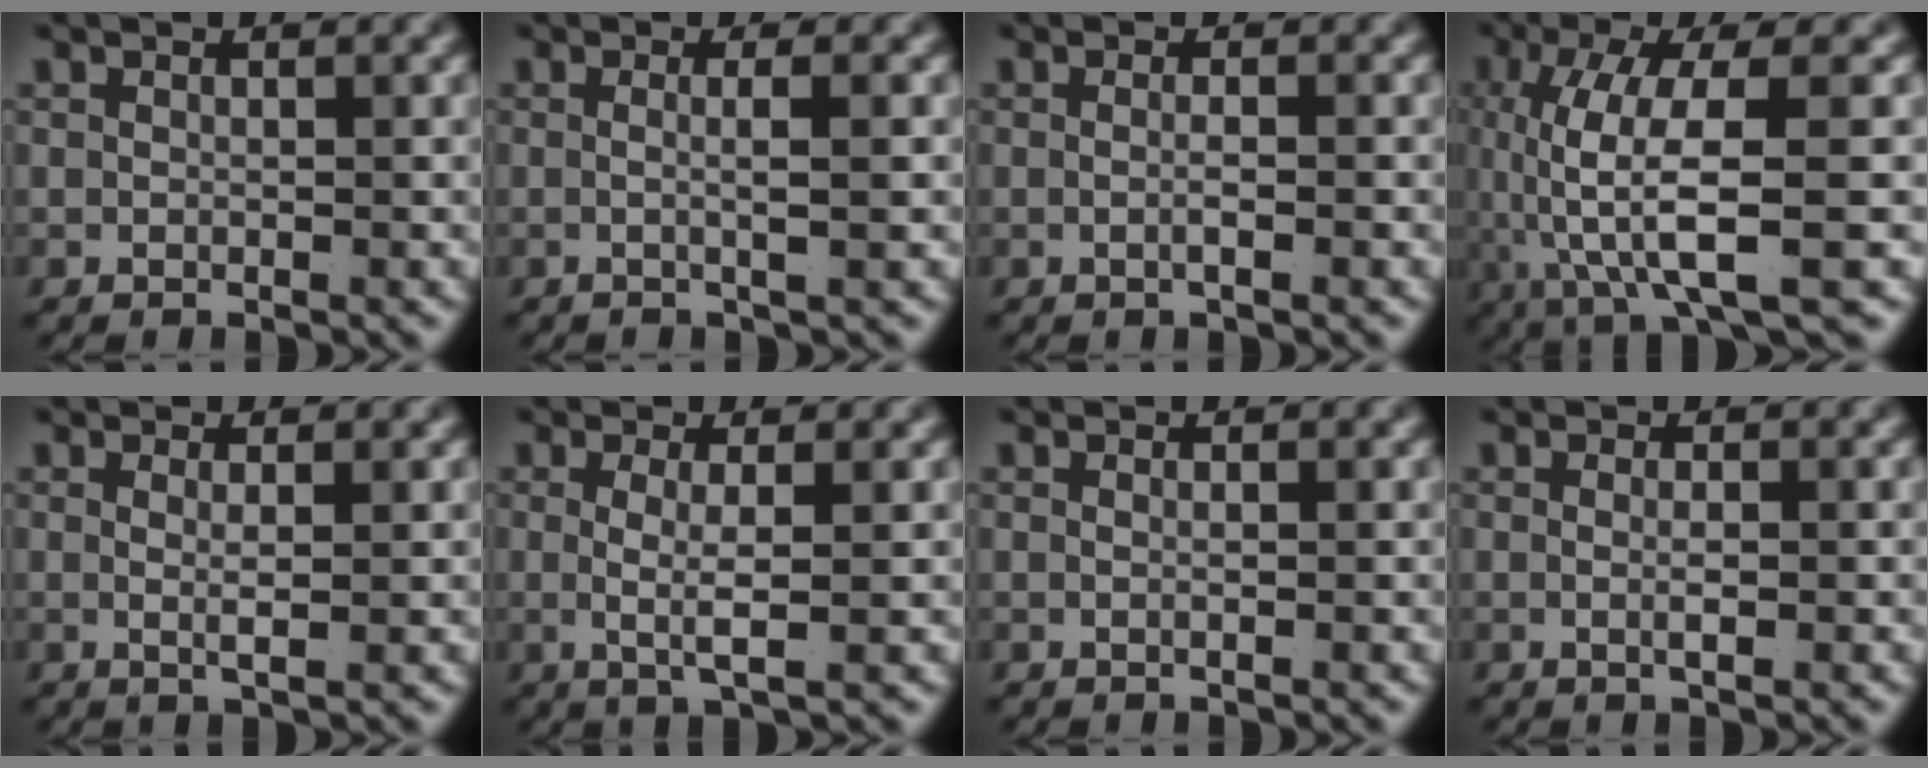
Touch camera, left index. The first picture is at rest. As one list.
[{"total": 2.1, "force": [-0.3, -0.8, 1.9], "torque": [-0.040, -0.008, -0.004]}, {"total": 1.3, "force": [-0.7, -0.4, 1.0], "torque": [-0.018, -0.005, -0.010]}, {"total": 8.8, "force": [-0.8, 3.4, 8.0], "torque": [-0.168, -0.030, 0.003]}, {"total": 1.5, "force": [0.2, -0.5, 1.4], "torque": [-0.028, -0.014, 0.011]}, {"total": 3.3, "force": [0.3, 0.2, 3.3], "torque": [-0.058, -0.010, 0.011]}, {"total": 0.7, "force": [-0.1, -0.5, 0.5], "torque": [-0.009, -0.004, 0.001]}, {"total": 1.3, "force": [-0.3, -0.4, 1.2], "torque": [-0.020, -0.007, -0.003]}]